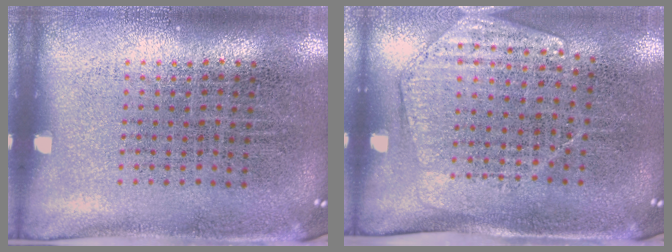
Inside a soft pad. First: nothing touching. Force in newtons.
{"total": 1.6, "press": 1.5, "slide": 0.6}